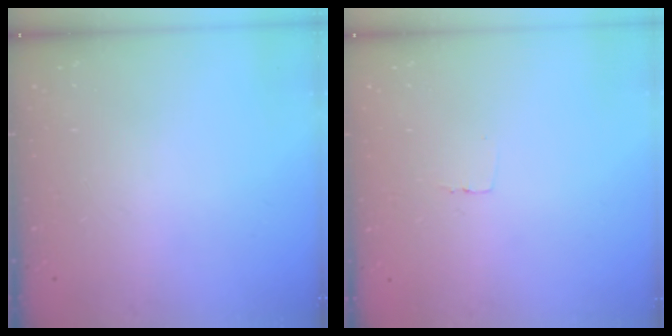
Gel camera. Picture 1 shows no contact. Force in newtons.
{"total": 2.3, "press": 2.3, "slide": 0.1}